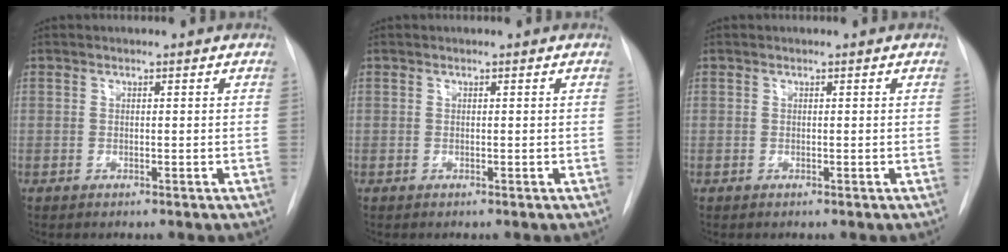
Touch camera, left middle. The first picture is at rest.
{"total": 0.0}
{"total": 0.0}